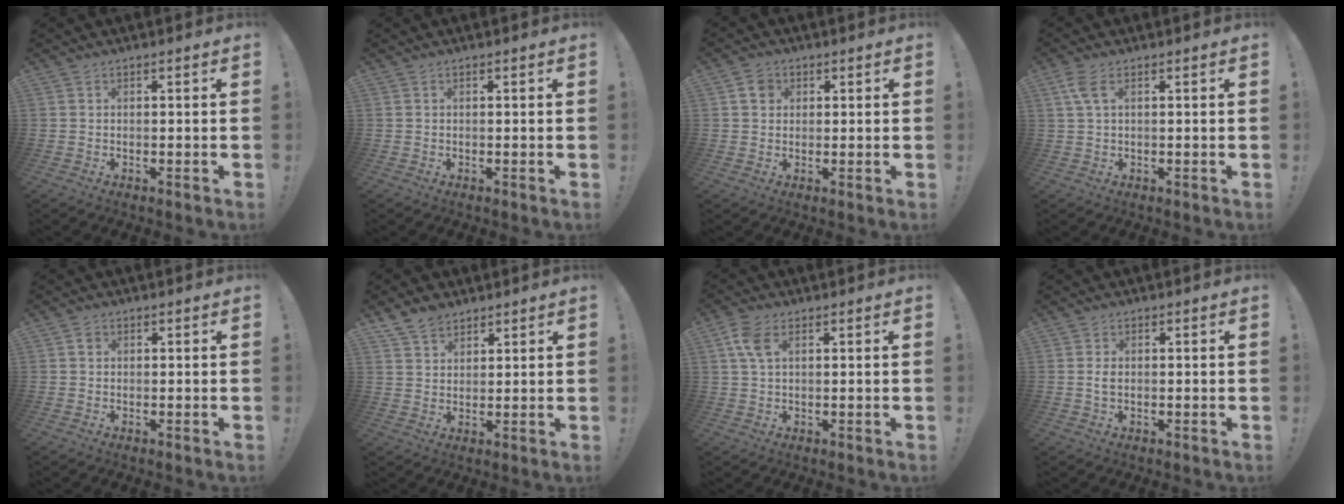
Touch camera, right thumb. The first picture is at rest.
{"total": 0.0}
{"total": 4.2, "force": [1.5, 3.5, 1.6], "torque": [-0.022, 0.002, 0.028]}
{"total": 4.1, "force": [1.5, 1.4, 3.6], "torque": [-0.074, 0.003, 0.030]}
{"total": 1.1, "force": [0.3, 1.0, 0.4], "torque": [-0.005, 0.003, 0.006]}
{"total": 6.4, "force": [4.9, 3.7, 1.7], "torque": [-0.029, -0.024, 0.095]}
{"total": 6.0, "force": [2.1, 3.2, 4.6], "torque": [-0.091, 0.001, 0.040]}
{"total": 1.8, "force": [-0.1, 1.0, 1.5], "torque": [-0.024, 0.001, -0.002]}